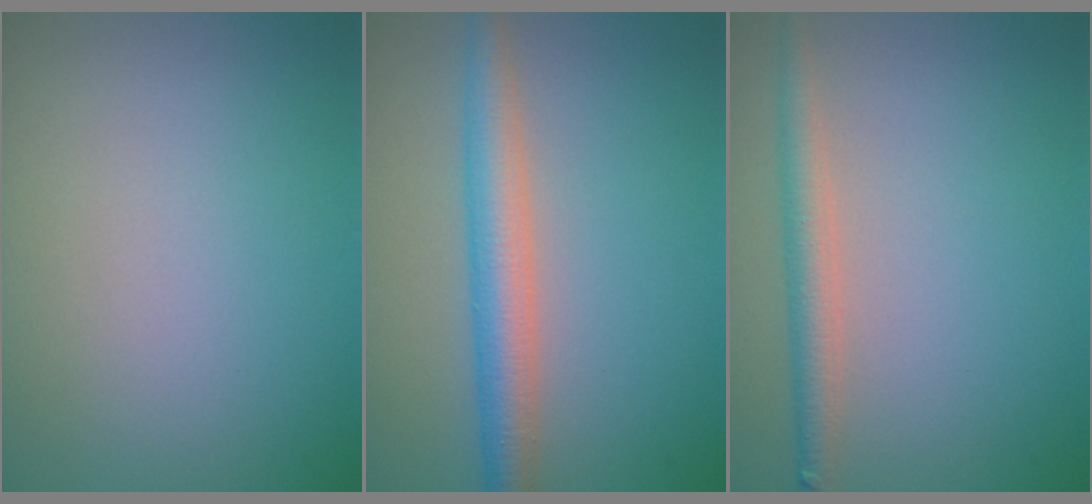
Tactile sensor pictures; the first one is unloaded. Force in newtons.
{"total": 4.3, "press": 4.3, "slide": 0.1}
{"total": 2.6, "press": 2.6, "slide": 0.1}